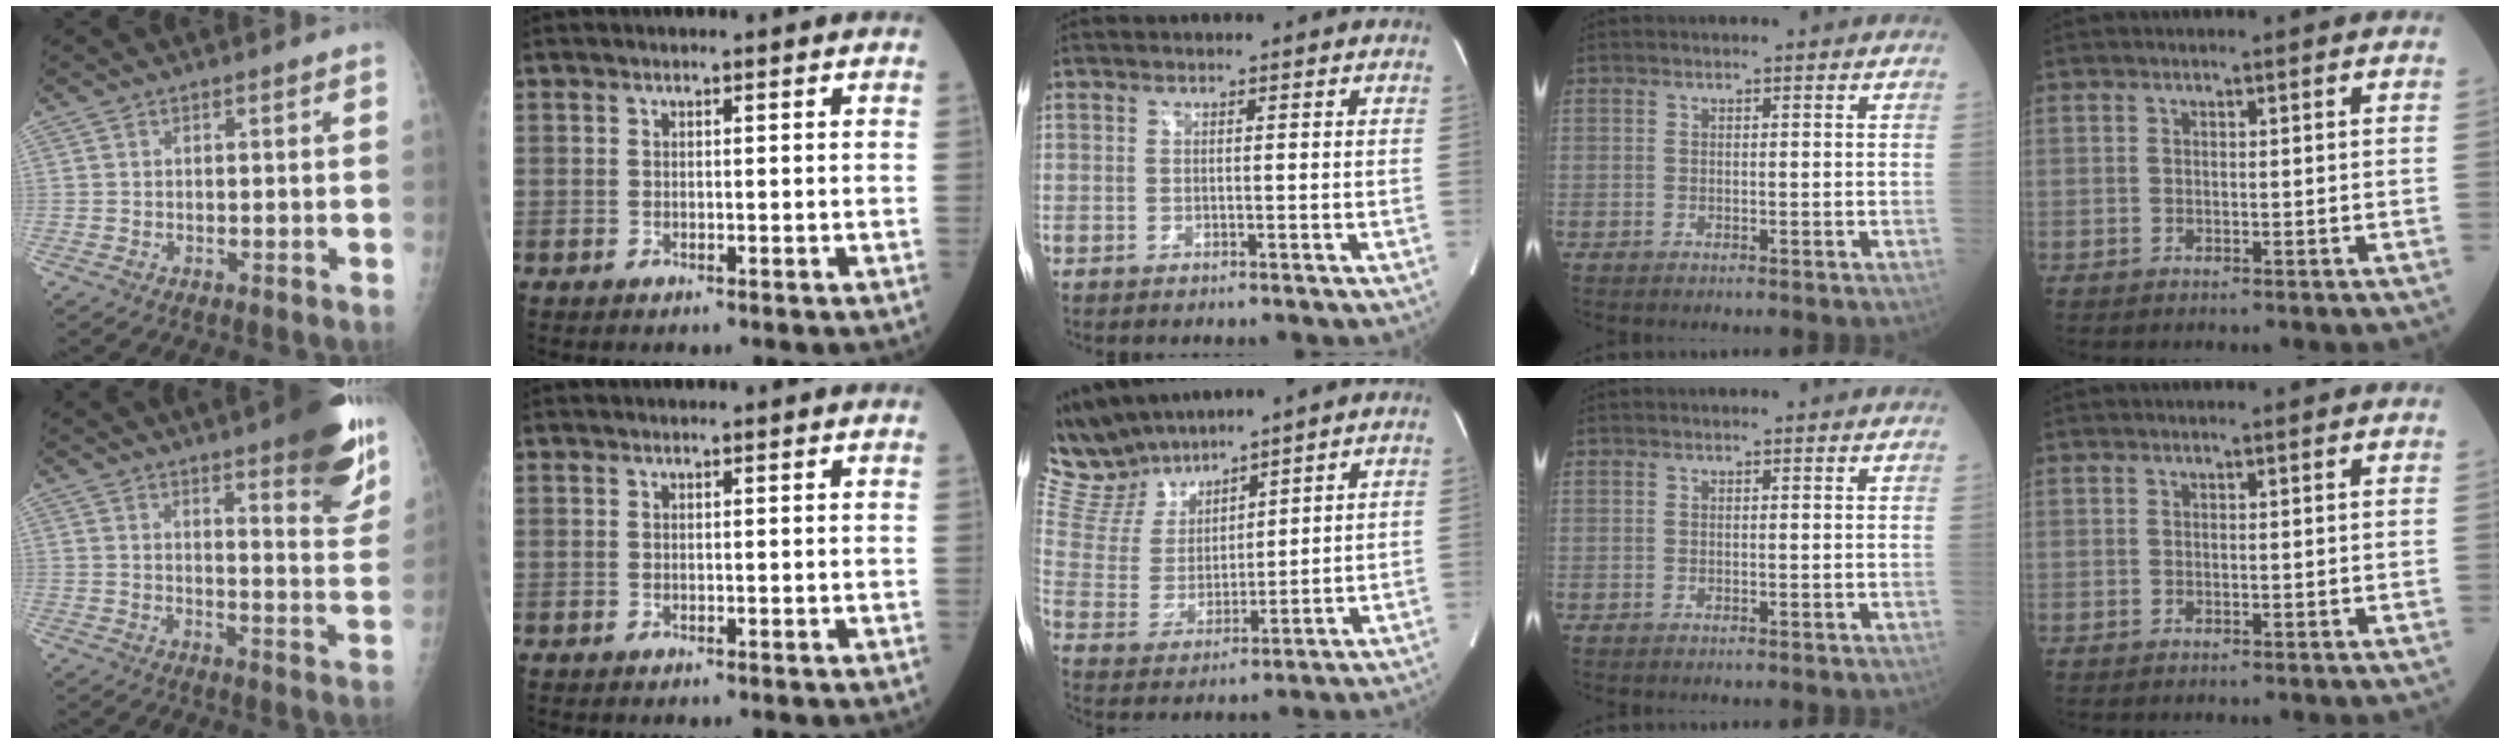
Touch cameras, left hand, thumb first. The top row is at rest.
{"thumb": {"total": 18.7, "force": [12.5, 4.1, 13.2], "torque": [-0.147, -0.066, 0.159]}, "middle": {"total": 11.0, "force": [10.1, 3.4, 2.6], "torque": [-0.075, 0.020, 0.212]}}